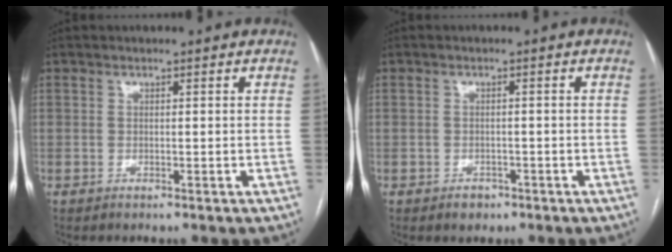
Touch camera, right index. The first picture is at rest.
{"total": 2.0, "force": [-1.3, 1.4, 0.6], "torque": [-0.008, 0.004, -0.013]}